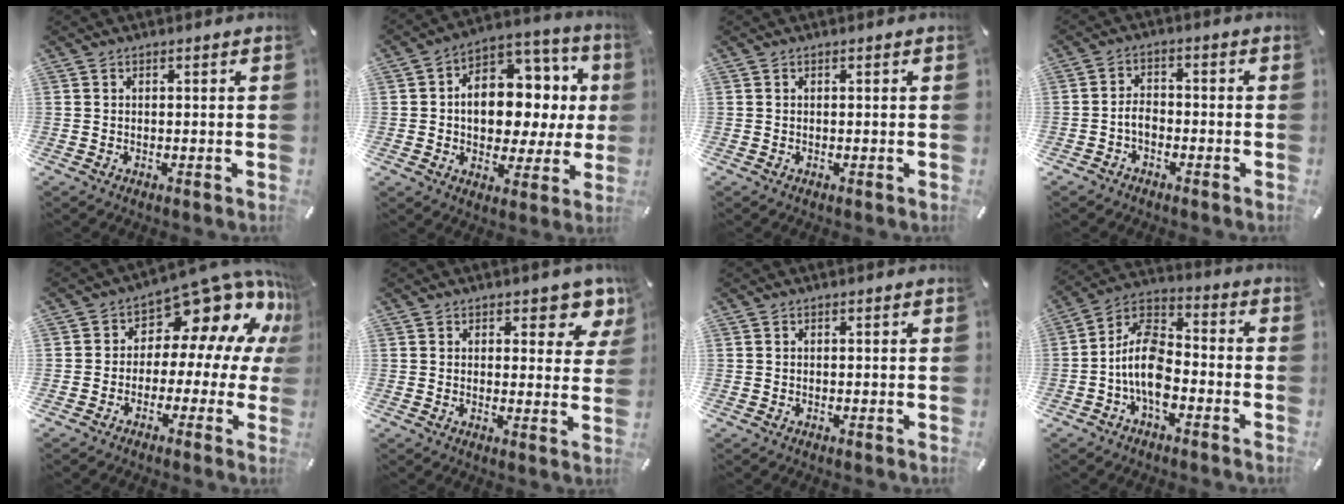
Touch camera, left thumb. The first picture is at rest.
{"total": 13.4, "force": [0.5, 10.0, 8.9], "torque": [-0.132, -0.011, 0.015]}
{"total": 0.0}
{"total": 4.0, "force": [-1.9, 2.8, 2.1], "torque": [-0.046, 0.011, -0.038]}
{"total": 13.9, "force": [8.0, 7.6, 8.5], "torque": [-0.130, -0.073, 0.134]}
{"total": 6.5, "force": [4.4, 3.5, 3.3], "torque": [-0.020, -0.028, 0.070]}
{"total": 0.0}
{"total": 11.8, "force": [-4.4, 6.9, 8.6], "torque": [-0.183, 0.017, -0.083]}